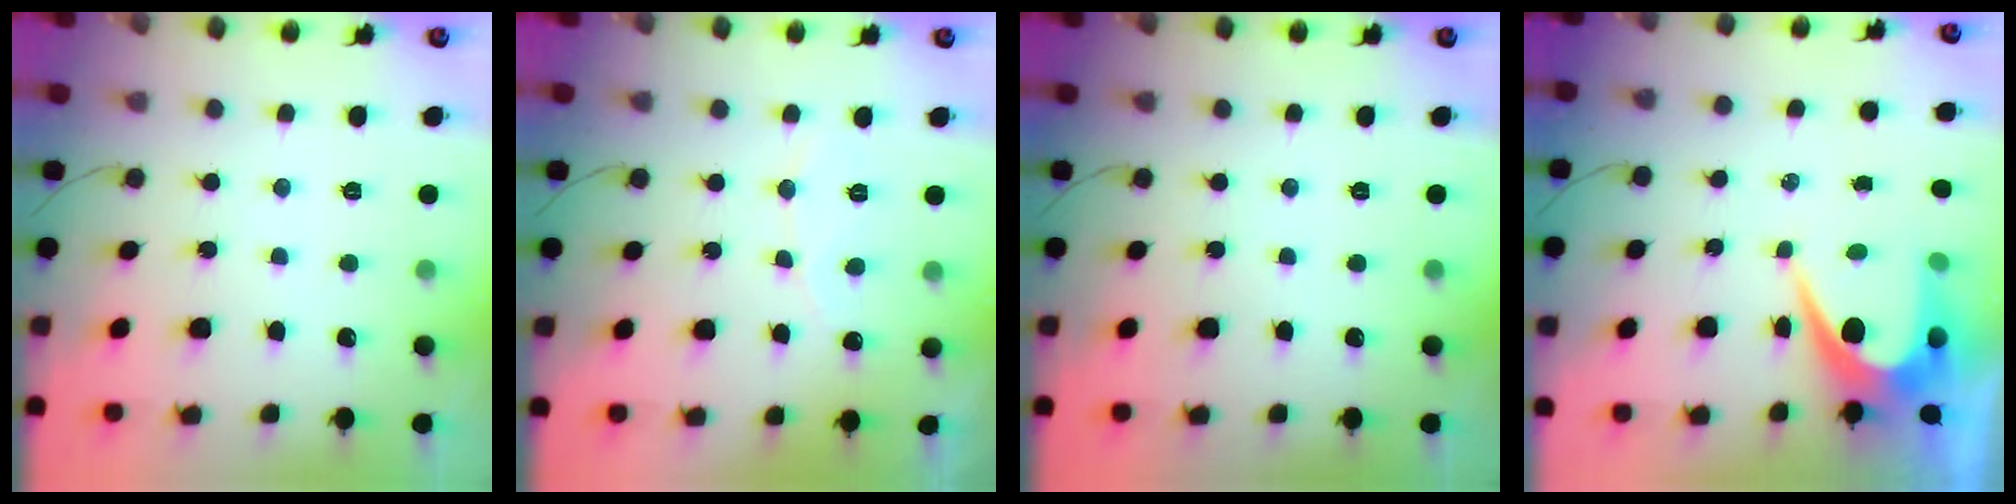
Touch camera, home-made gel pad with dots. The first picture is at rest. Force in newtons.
{"total": 4.4, "press": 4.4, "slide": 0.4}
{"total": 0.0}
{"total": 8.1, "press": 8.1, "slide": 0.5}